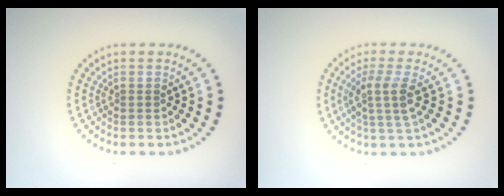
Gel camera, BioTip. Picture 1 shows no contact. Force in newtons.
{"total": 2.7, "press": 2.1, "slide": 1.7}